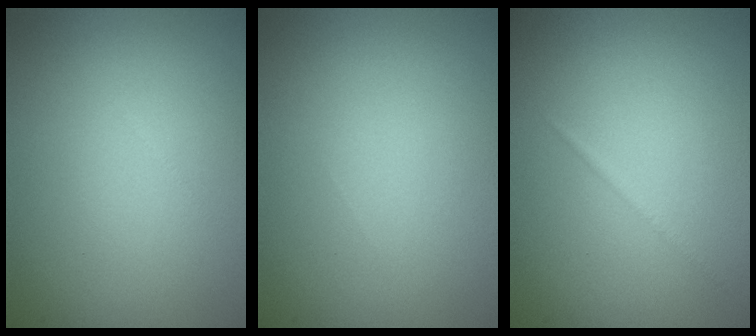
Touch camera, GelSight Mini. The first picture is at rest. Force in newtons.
{"total": 0.0}
{"total": 0.6, "press": 0.6, "slide": 0.0}